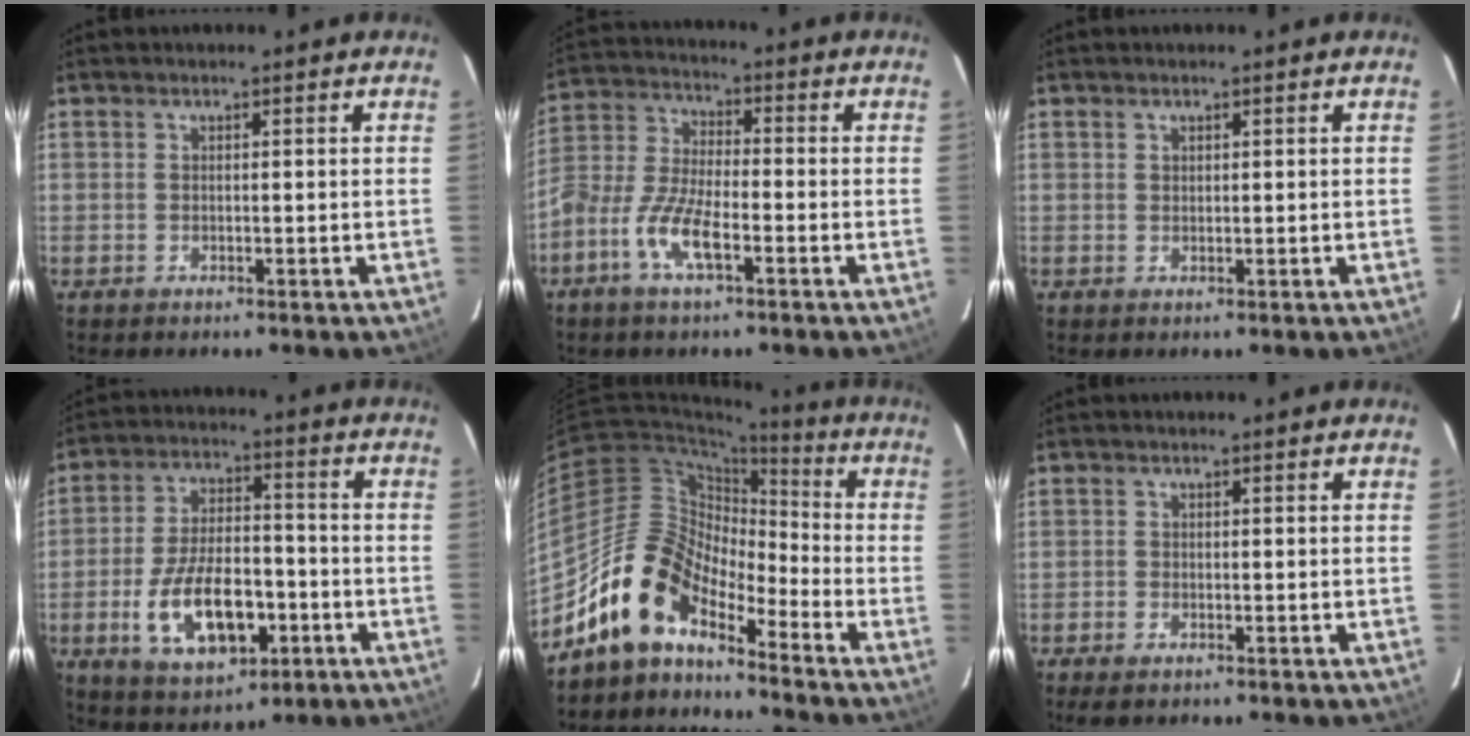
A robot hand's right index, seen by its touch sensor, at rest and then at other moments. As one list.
[{"total": 9.9, "force": [-4.7, 3.5, 8.0], "torque": [-0.177, 0.003, -0.101]}, {"total": 0.7, "force": [0.4, 0.5, 0.1], "torque": [-0.001, 0.003, 0.006]}, {"total": 14.9, "force": [-5.0, 7.5, 11.8], "torque": [-0.236, 0.003, -0.072]}, {"total": 12.2, "force": [-9.9, 5.1, 4.9], "torque": [-0.085, 0.028, -0.198]}, {"total": 2.3, "force": [-1.7, 1.1, 1.2], "torque": [-0.030, -0.005, -0.033]}]